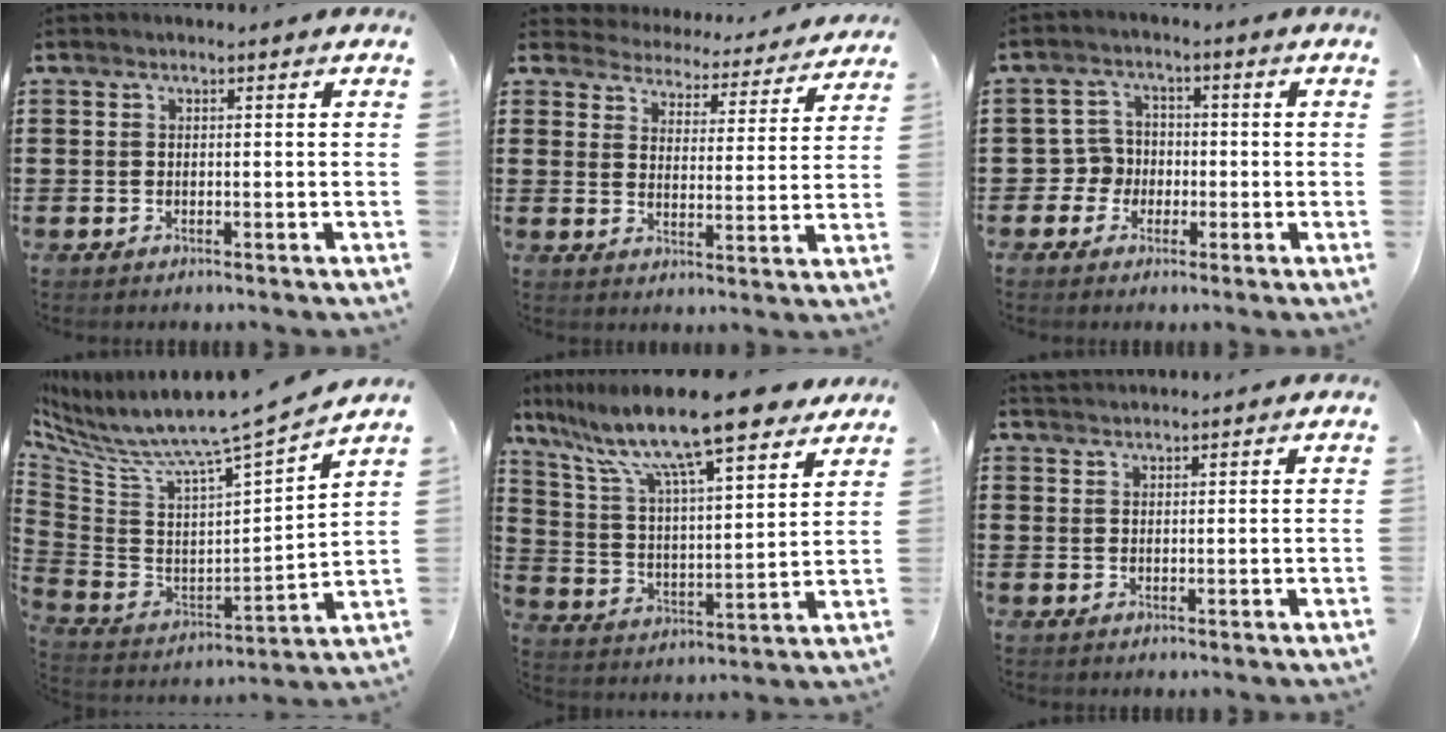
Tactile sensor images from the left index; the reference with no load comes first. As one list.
[{"total": 4.2, "force": [4.2, 0.2, -0.4], "torque": [-0.014, -0.039, 0.066]}, {"total": 4.3, "force": [-1.2, 4.0, 0.9], "torque": [-0.041, 0.007, -0.028]}, {"total": 8.0, "force": [6.8, -0.5, 4.2], "torque": [-0.108, -0.068, 0.101]}, {"total": 13.6, "force": [11.0, 1.2, 7.8], "torque": [-0.183, -0.059, 0.184]}, {"total": 1.5, "force": [1.5, 0.2, 0.0], "torque": [-0.002, 0.002, 0.030]}]